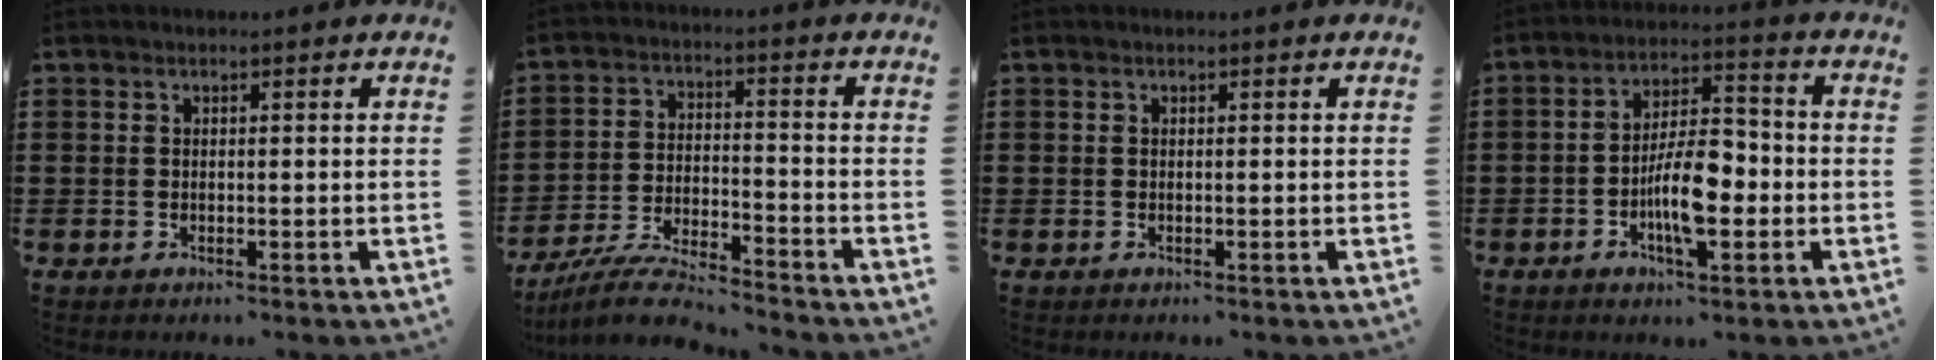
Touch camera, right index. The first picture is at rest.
{"total": 7.3, "force": [-7.1, 0.3, 2.0], "torque": [-0.044, 0.004, -0.138]}
{"total": 0.0}
{"total": 9.1, "force": [-2.6, 3.6, 8.0], "torque": [-0.146, 0.001, -0.050]}